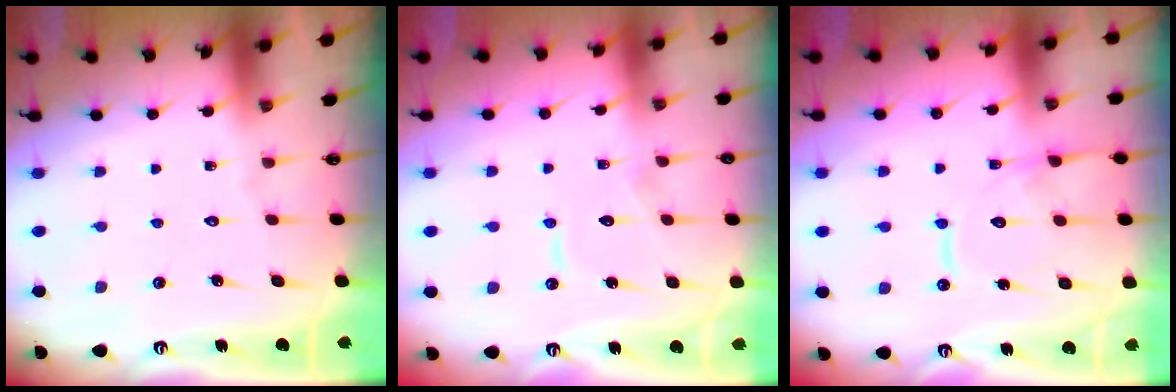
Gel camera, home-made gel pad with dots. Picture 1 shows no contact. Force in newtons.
{"total": 6.7, "press": 6.7, "slide": 0.6}
{"total": 12.2, "press": 12.2, "slide": 1.1}